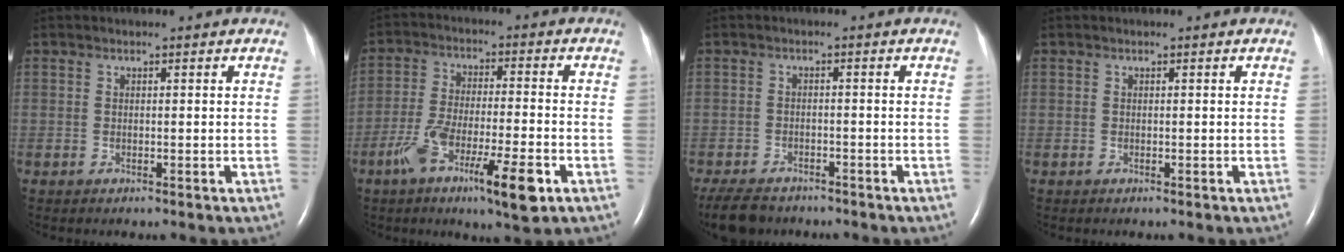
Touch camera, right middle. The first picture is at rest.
{"total": 12.2, "force": [-6.1, 1.7, 10.5], "torque": [-0.191, -0.015, -0.102]}
{"total": 7.9, "force": [-6.6, 3.4, 2.9], "torque": [-0.060, -0.013, -0.102]}
{"total": 0.0}